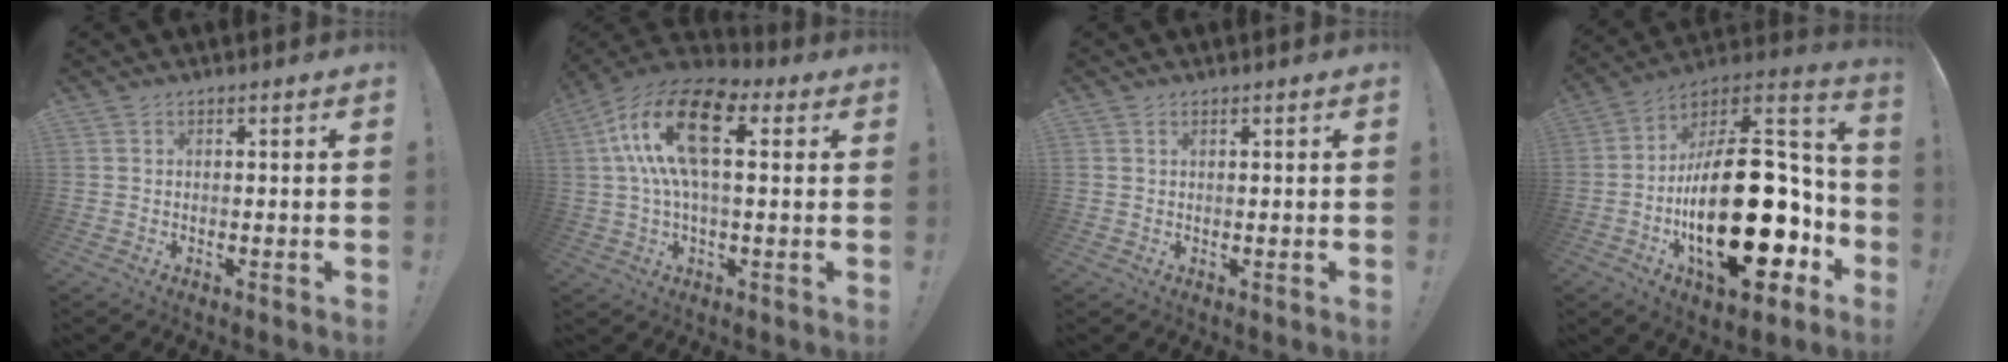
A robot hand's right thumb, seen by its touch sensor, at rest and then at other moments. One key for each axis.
{"total": 18.5, "fx": 4.9, "fy": 8.5, "fz": 15.7, "tx": -0.297, "ty": 0.005, "tz": 0.081}
{"total": 0.5, "fx": 0.3, "fy": 0.2, "fz": 0.4, "tx": -0.014, "ty": 0.003, "tz": 0.008}
{"total": 35.4, "fx": -7.2, "fy": 17.3, "fz": 30.0, "tx": -0.492, "ty": 0.038, "tz": -0.098}